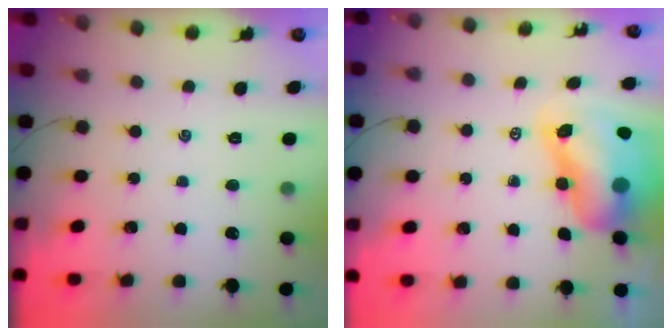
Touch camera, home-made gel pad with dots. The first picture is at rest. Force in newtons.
{"total": 12.1, "press": 11.7, "slide": 3.4}